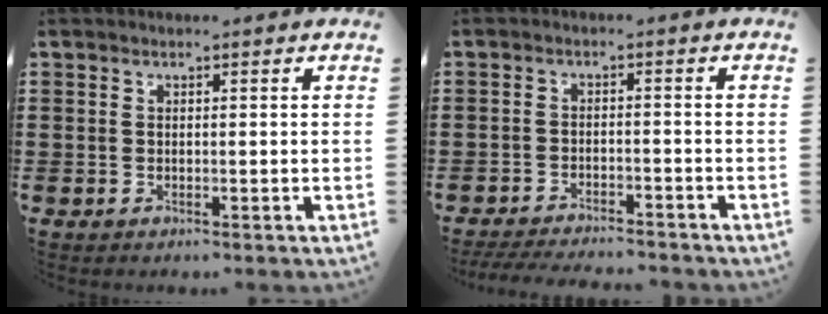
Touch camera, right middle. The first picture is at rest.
{"total": 3.6, "force": [-3.5, 0.2, 0.7], "torque": [-0.019, -0.002, -0.073]}